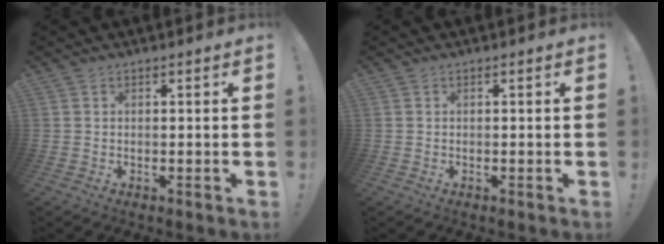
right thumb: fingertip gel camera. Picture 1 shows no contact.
{"total": 0.0}